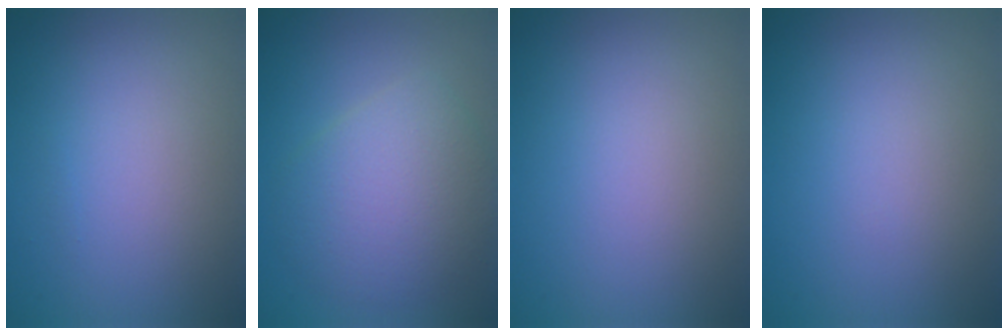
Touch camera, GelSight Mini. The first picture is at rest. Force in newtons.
{"total": 5.3, "press": 5.3, "slide": 0.0}
{"total": 0.0}
{"total": 0.0}